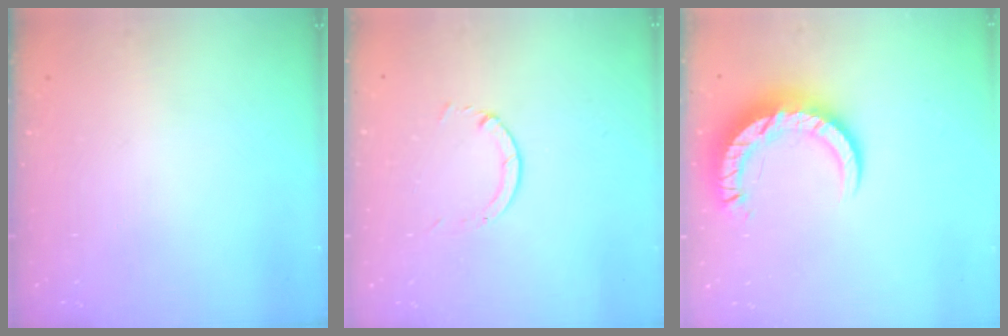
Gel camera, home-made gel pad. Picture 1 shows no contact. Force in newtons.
{"total": 1.3, "press": 1.2, "slide": 0.3}
{"total": 10.7, "press": 10.6, "slide": 1.1}